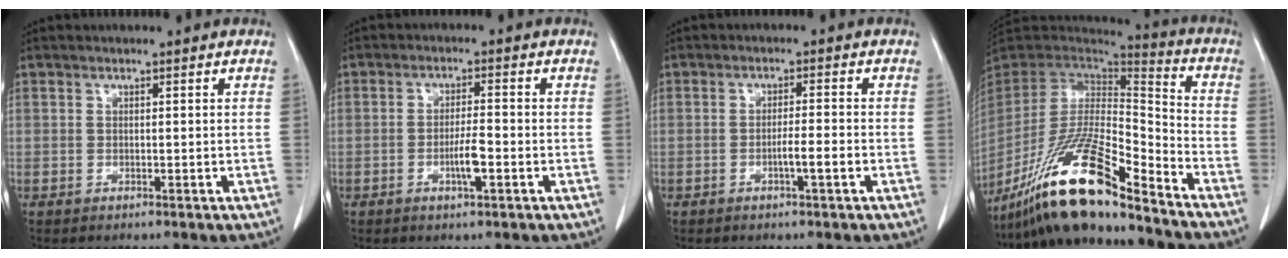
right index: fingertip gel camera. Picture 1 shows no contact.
{"total": 4.0, "force": [-1.4, 0.4, 3.7], "torque": [-0.068, -0.002, -0.025]}
{"total": 3.0, "force": [-1.2, -0.1, 2.8], "torque": [-0.046, -0.001, -0.021]}
{"total": 19.9, "force": [-14.8, 2.1, 13.2], "torque": [-0.273, -0.025, -0.278]}